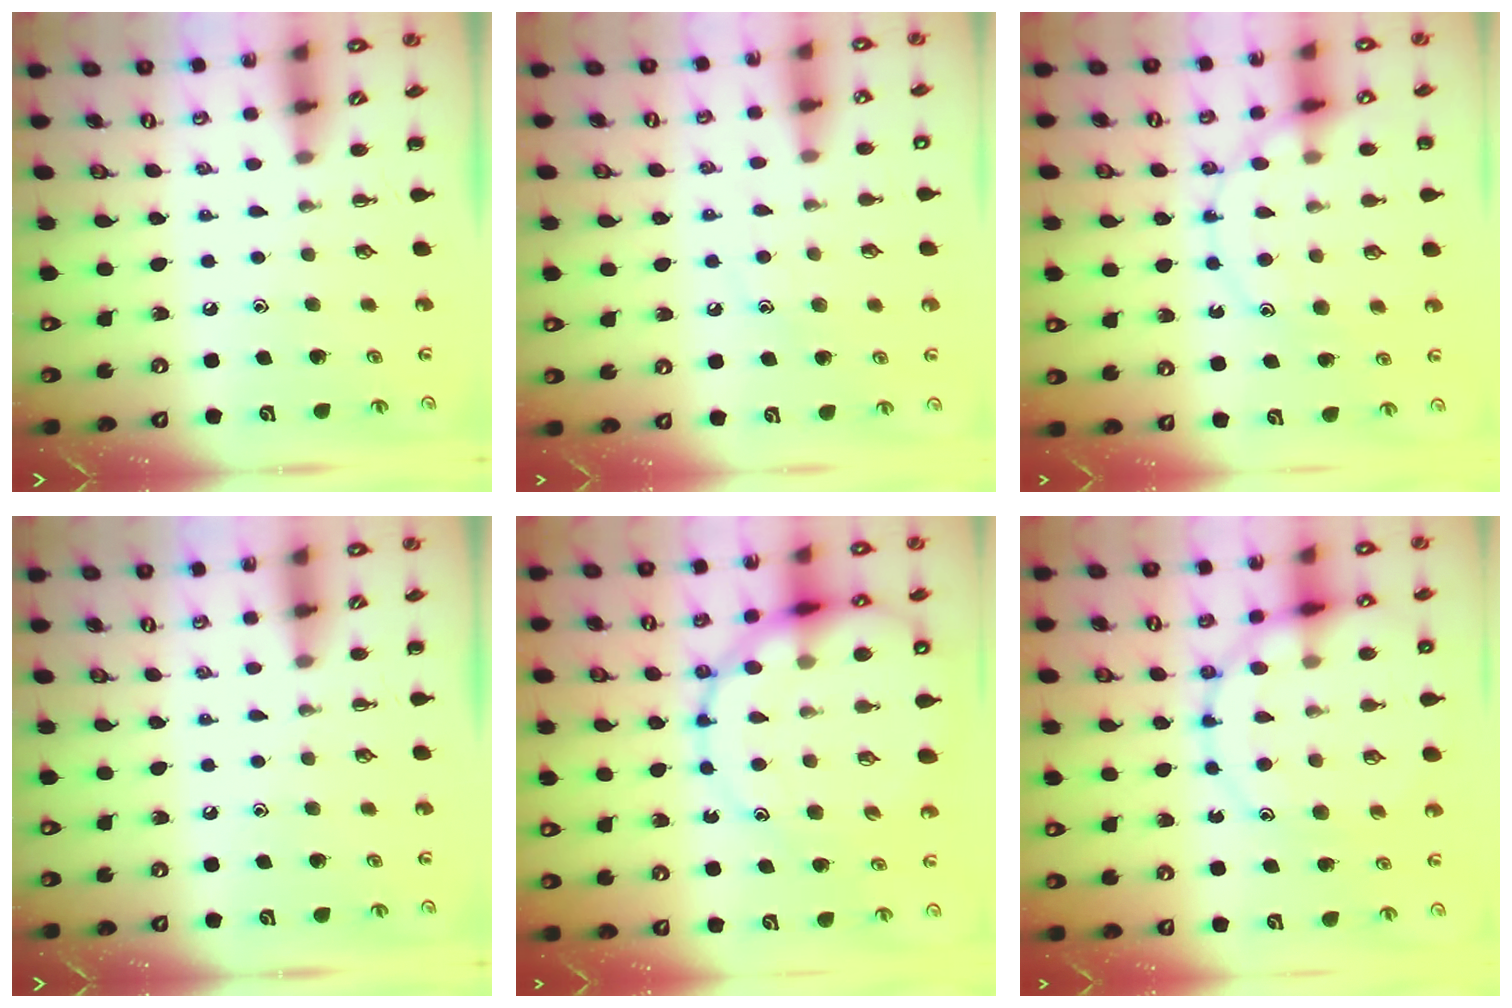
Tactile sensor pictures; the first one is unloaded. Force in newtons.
{"total": 8.1, "press": 7.9, "slide": 1.5}
{"total": 14.1, "press": 14.0, "slide": 1.6}
{"total": 0.0}
{"total": 20.8, "press": 20.6, "slide": 3.0}
{"total": 18.4, "press": 18.2, "slide": 2.3}